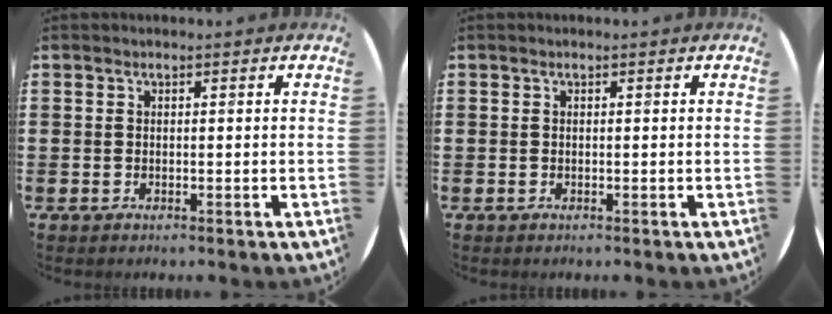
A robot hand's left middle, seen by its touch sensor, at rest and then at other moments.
{"total": 0.0}